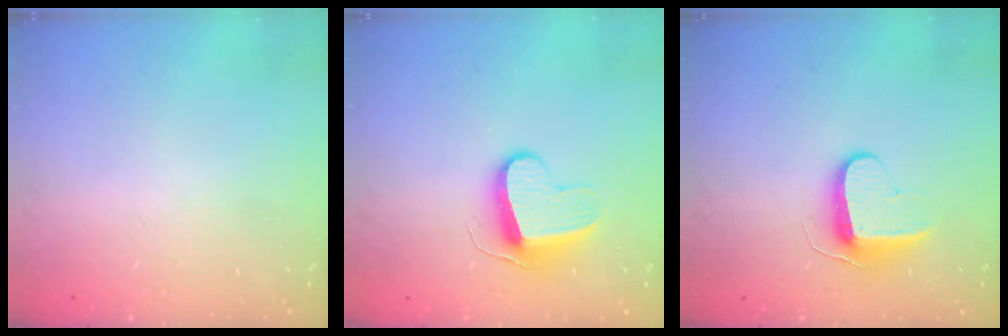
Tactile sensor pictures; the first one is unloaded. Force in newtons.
{"total": 11.2, "press": 11.1, "slide": 0.8}
{"total": 9.0, "press": 9.0, "slide": 0.7}